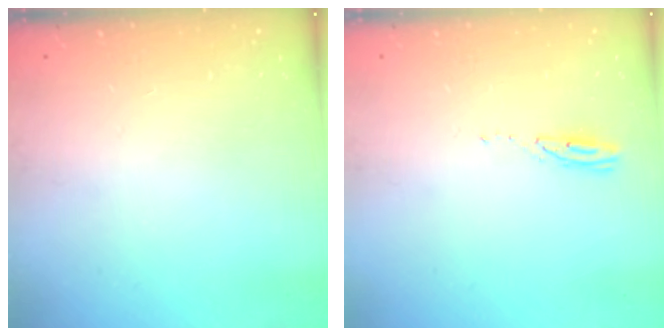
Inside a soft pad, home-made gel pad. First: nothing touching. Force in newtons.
{"total": 3.0, "press": 3.0, "slide": 0.1}